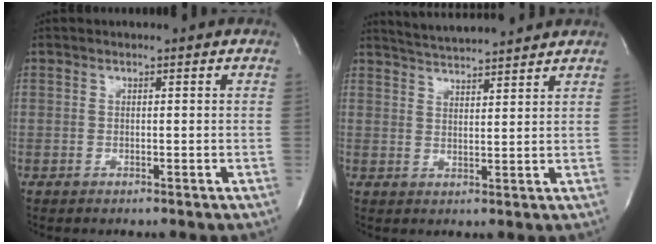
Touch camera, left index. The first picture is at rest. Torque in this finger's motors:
{"motor_torque": [0.06, 0.02, 0.12, 0.07]}